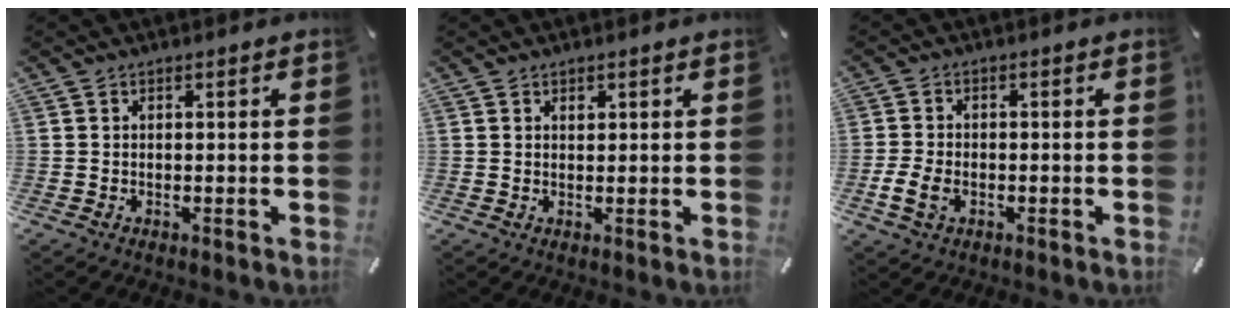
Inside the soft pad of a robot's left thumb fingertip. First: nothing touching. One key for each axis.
{"total": 0.8, "fx": 0.5, "fy": 0.6, "fz": 0.3, "tx": 0.002, "ty": -0.004, "tz": 0.008}
{"total": 4.8, "fx": -1.8, "fy": 3.2, "fz": 3.2, "tx": -0.070, "ty": 0.004, "tz": -0.033}